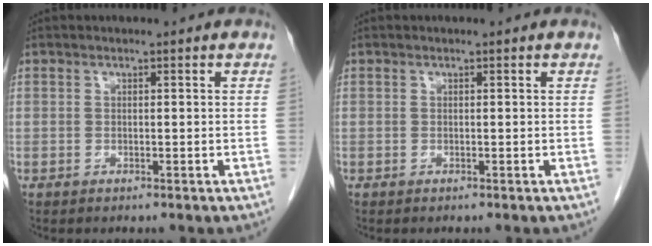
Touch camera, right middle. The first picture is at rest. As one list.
[{"total": 0.0}]